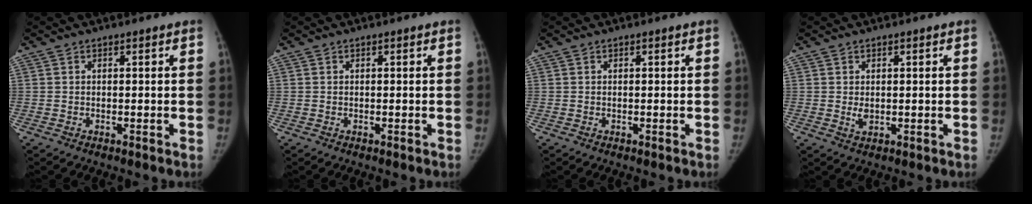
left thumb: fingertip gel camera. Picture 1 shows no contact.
{"total": 0.0}
{"total": 0.0}
{"total": 1.9, "force": [0.1, 1.2, 1.4], "torque": [-0.021, -0.005, 0.007]}